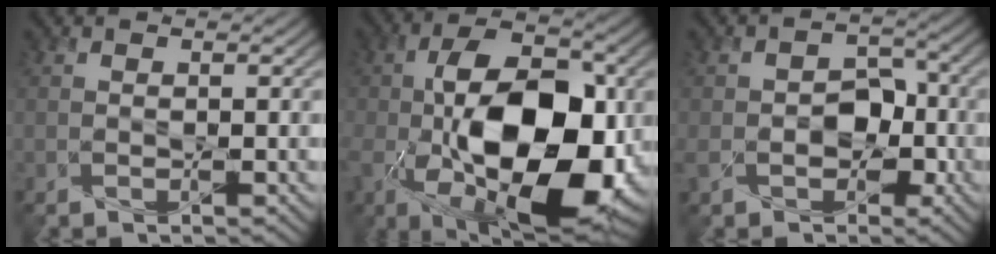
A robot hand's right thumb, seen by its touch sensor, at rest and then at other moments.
{"total": 17.6, "force": [-3.0, 9.8, 14.3], "torque": [-0.251, -0.022, -0.042]}
{"total": 6.6, "force": [-2.0, 5.0, 3.8], "torque": [-0.057, -0.005, -0.037]}